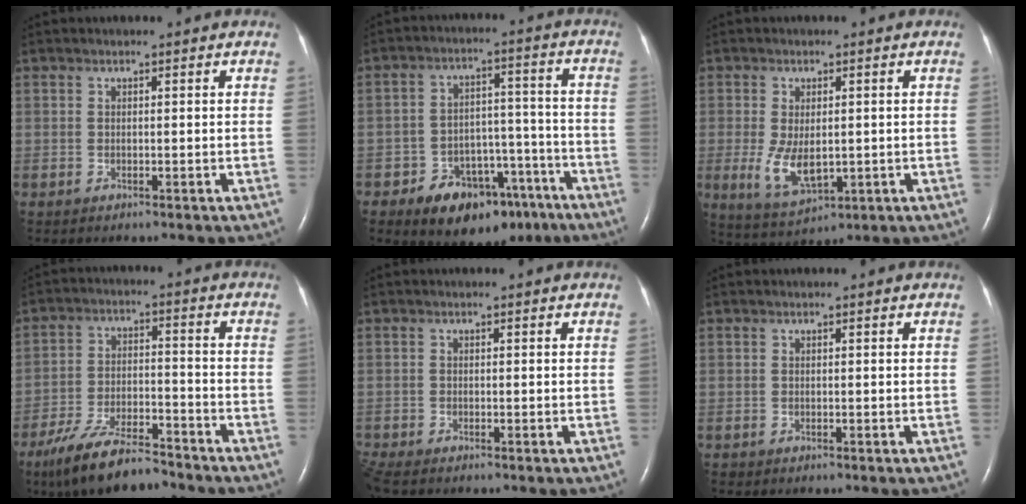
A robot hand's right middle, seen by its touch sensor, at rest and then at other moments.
{"total": 13.0, "force": [-8.4, 7.3, 6.7], "torque": [-0.076, 0.036, -0.119]}
{"total": 6.7, "force": [-0.8, 3.2, 5.9], "torque": [-0.122, -0.015, -0.002]}
{"total": 11.4, "force": [-9.1, 2.6, 6.2], "torque": [-0.117, -0.014, -0.166]}
{"total": 1.9, "force": [-1.8, 0.3, 0.7], "torque": [-0.022, -0.008, -0.034]}
{"total": 0.0}